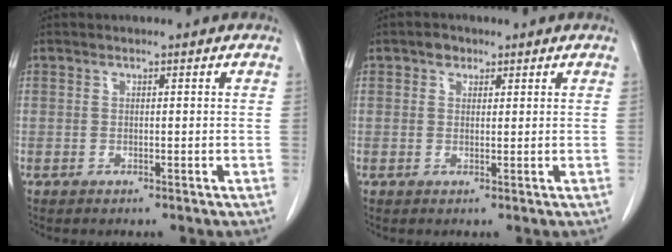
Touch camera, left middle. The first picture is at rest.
{"total": 1.7, "force": [1.0, 1.3, 0.5], "torque": [-0.008, 0.003, 0.013]}